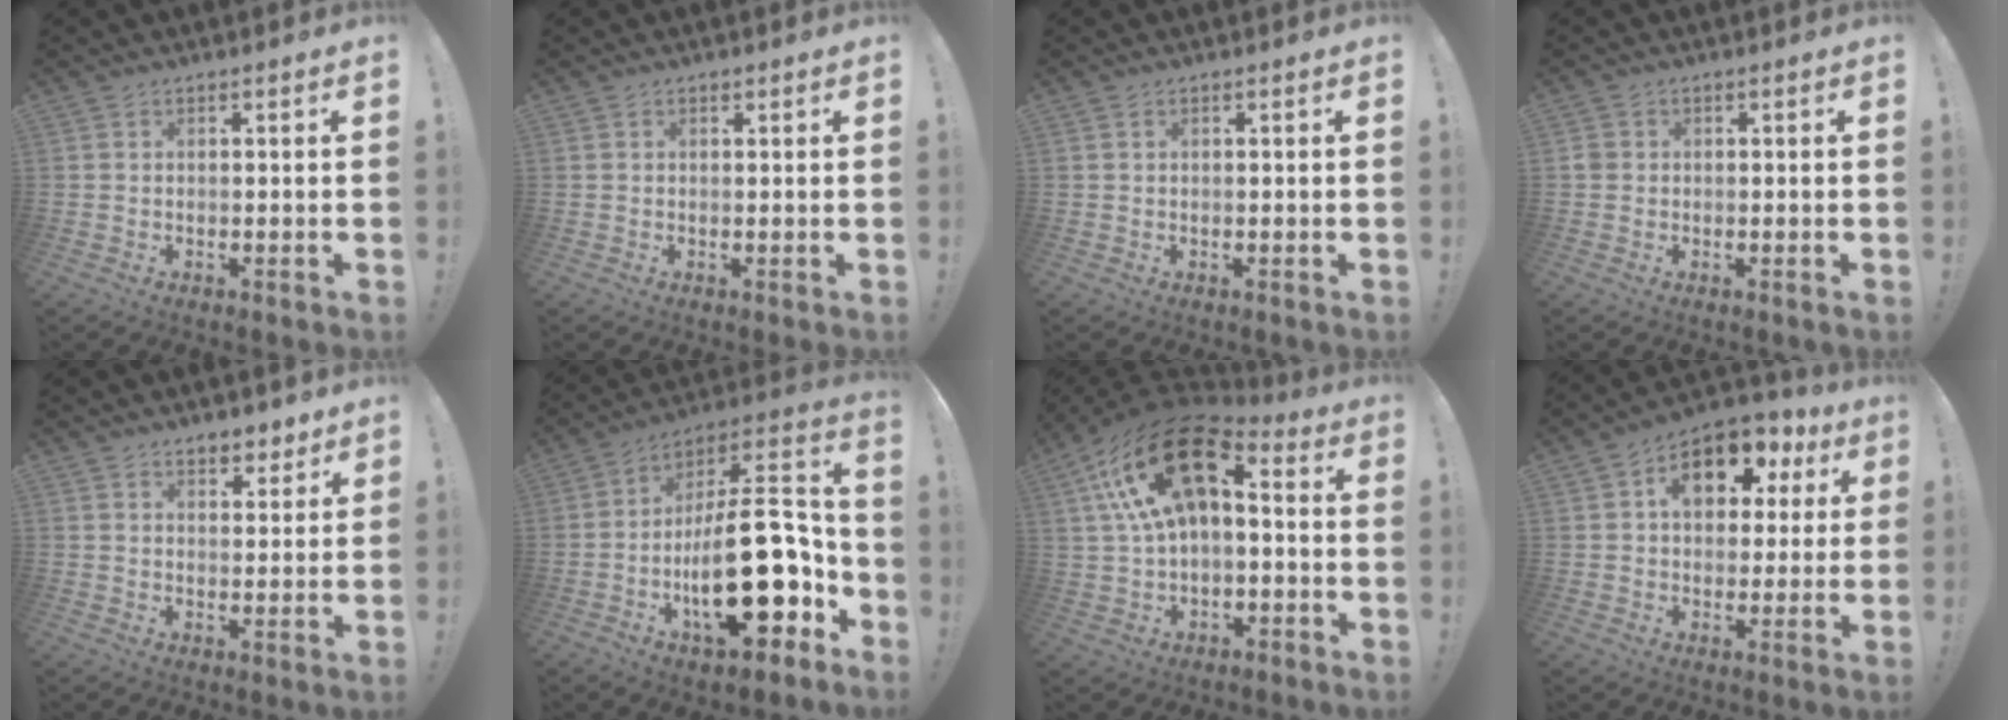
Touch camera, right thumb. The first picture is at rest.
{"total": 0.5, "force": [0.4, 0.3, 0.0], "torque": [0.005, -0.002, 0.008]}
{"total": 0.0}
{"total": 2.3, "force": [0.2, 2.0, 1.0], "torque": [-0.008, 0.003, 0.004]}
{"total": 5.2, "force": [4.2, 2.7, 1.3], "torque": [0.006, -0.033, 0.074]}
{"total": 28.8, "force": [-6.7, 12.7, 25.0], "torque": [-0.407, 0.045, -0.098]}
{"total": 21.6, "force": [6.6, 12.0, 16.8], "torque": [-0.288, -0.019, 0.122]}
{"total": 13.9, "force": [5.2, 9.4, 8.9], "torque": [-0.122, -0.016, 0.091]}